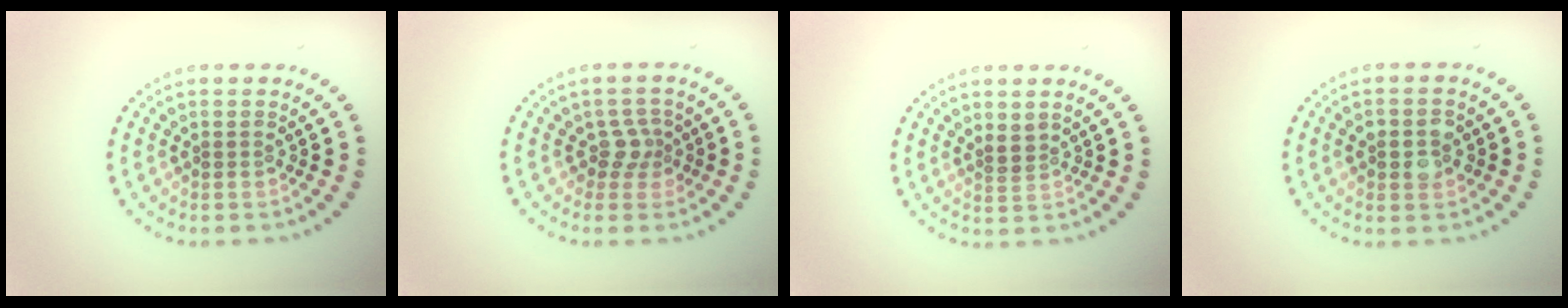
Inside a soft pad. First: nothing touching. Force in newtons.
{"total": 1.9, "press": 1.4, "slide": 1.3}
{"total": 0.9, "press": 0.7, "slide": 0.6}
{"total": 2.8, "press": 2.8, "slide": 0.2}